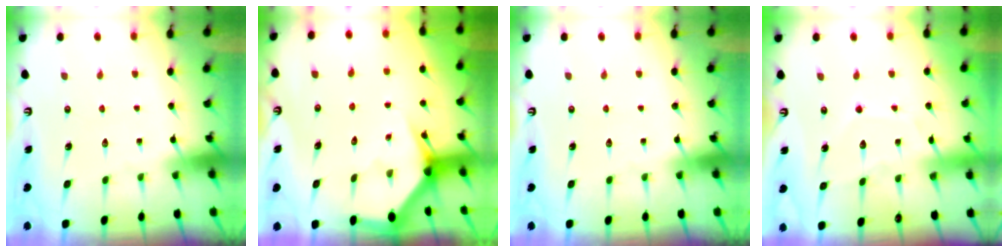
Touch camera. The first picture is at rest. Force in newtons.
{"total": 2.7, "press": 2.7, "slide": 0.0}
{"total": 0.0}
{"total": 7.2, "press": 7.1, "slide": 0.9}